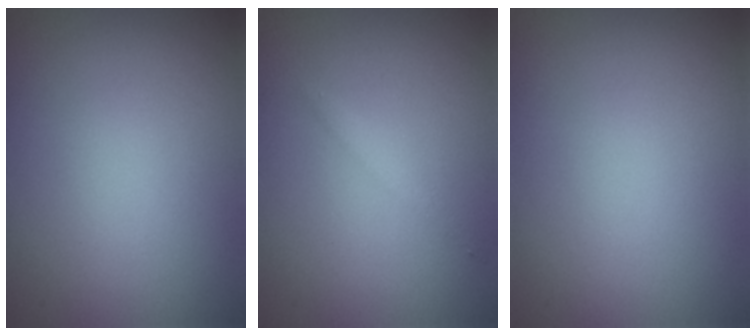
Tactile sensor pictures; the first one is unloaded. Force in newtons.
{"total": 1.0, "press": 1.0, "slide": 0.0}
{"total": 0.0}